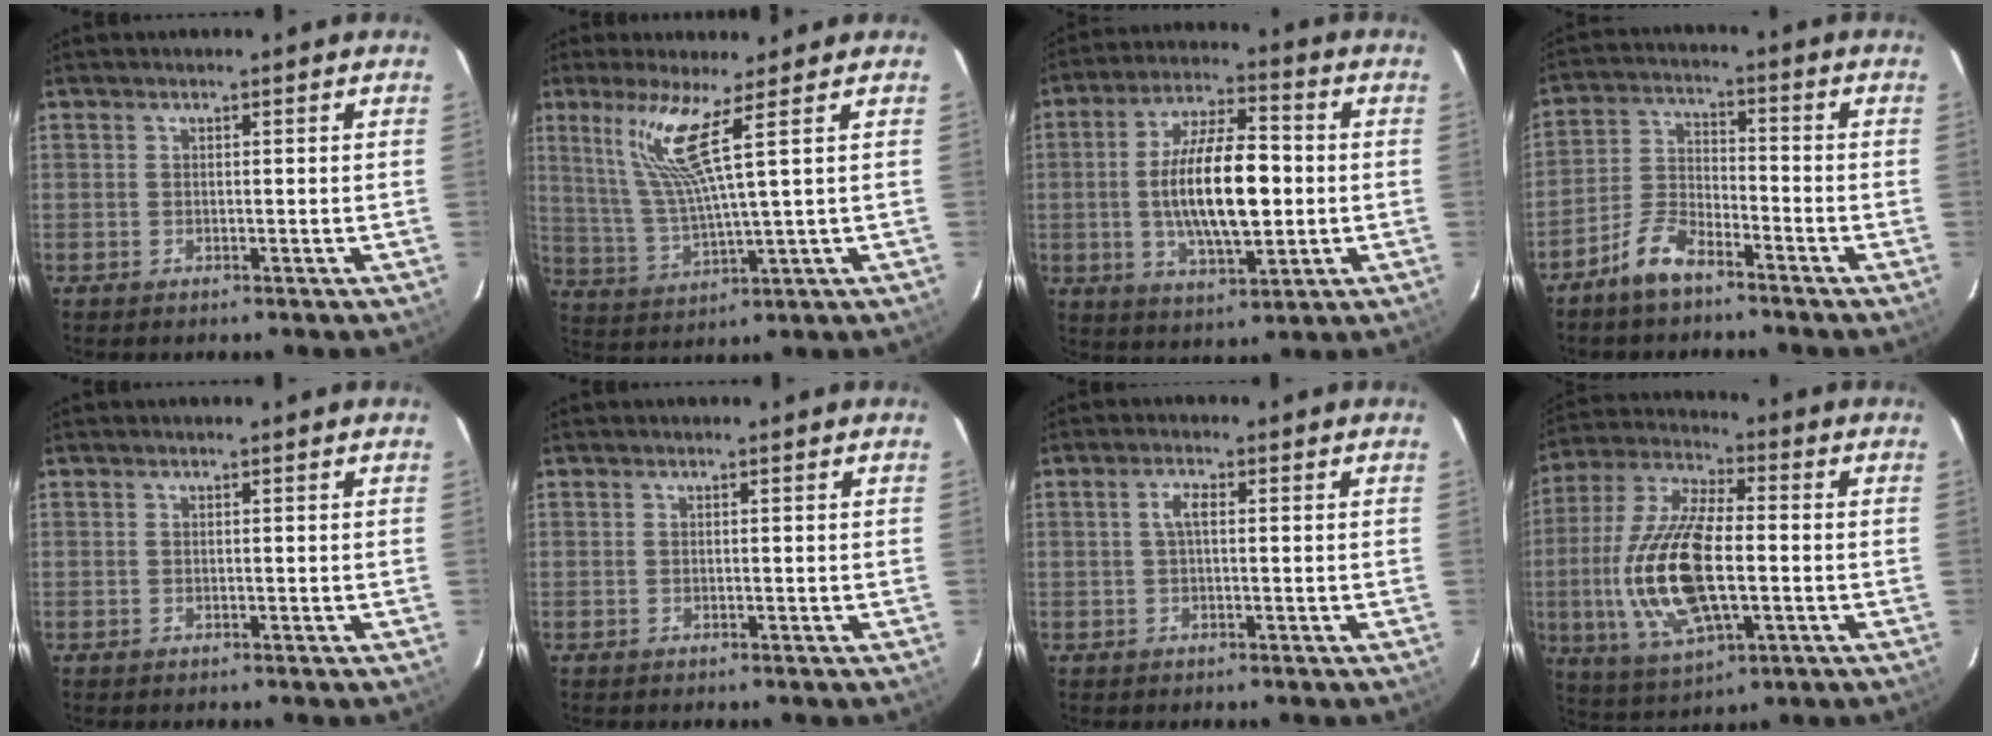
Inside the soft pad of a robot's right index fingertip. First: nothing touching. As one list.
[{"total": 9.0, "force": [4.9, -1.1, 7.5], "torque": [-0.147, -0.004, 0.111]}, {"total": 15.4, "force": [-0.8, 5.8, 14.3], "torque": [-0.261, 0.004, -0.010]}, {"total": 7.2, "force": [-5.6, 2.5, 3.7], "torque": [-0.089, 0.010, -0.110]}, {"total": 0.0}, {"total": 0.0}, {"total": 2.5, "force": [0.3, 0.9, 2.3], "torque": [-0.048, 0.007, 0.006]}, {"total": 19.1, "force": [-2.8, 8.1, 17.1], "torque": [-0.357, -0.007, -0.048]}]